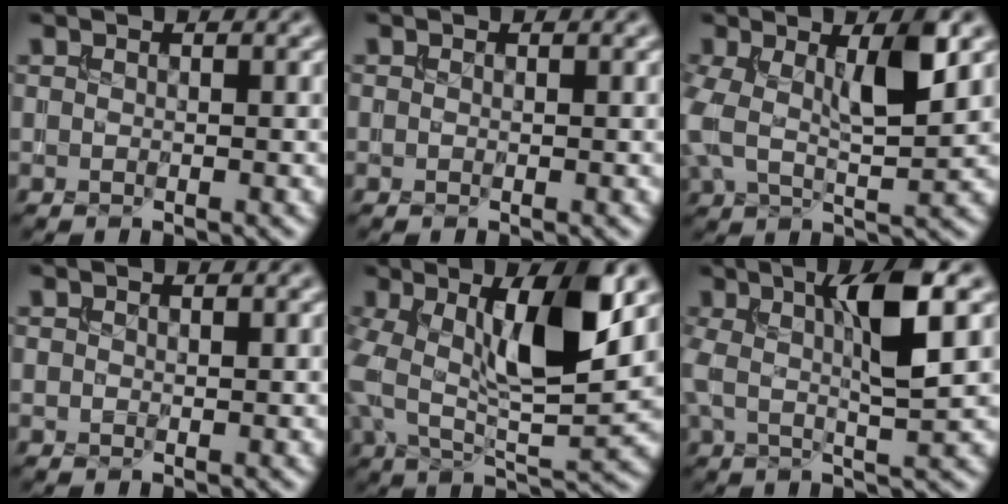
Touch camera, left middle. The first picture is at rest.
{"total": 0.0}
{"total": 6.6, "force": [1.1, 2.4, 6.0], "torque": [-0.121, 0.001, 0.018]}
{"total": 0.5, "force": [0.1, 0.4, 0.3], "torque": [-0.002, -0.002, 0.000]}
{"total": 10.1, "force": [2.1, 3.6, 9.3], "torque": [-0.165, 0.001, 0.033]}
{"total": 6.7, "force": [1.6, 1.3, 6.3], "torque": [-0.110, 0.007, 0.025]}